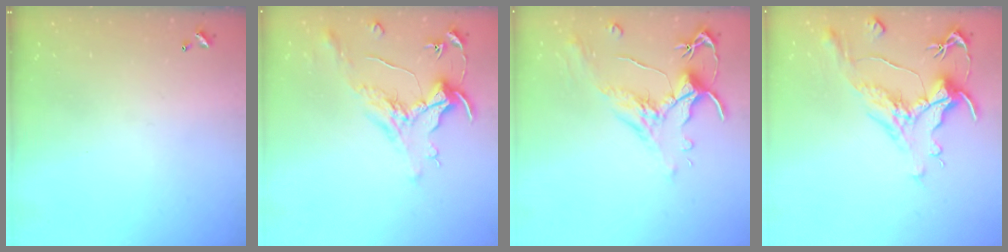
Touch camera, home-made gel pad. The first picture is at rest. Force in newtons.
{"total": 1.6, "press": 1.4, "slide": 0.7}
{"total": 1.8, "press": 1.2, "slide": 1.3}
{"total": 1.1, "press": 0.0, "slide": 1.1}